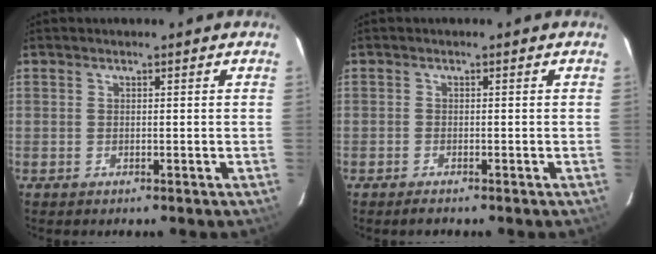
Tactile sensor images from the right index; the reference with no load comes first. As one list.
[{"total": 1.4, "force": [-1.2, 0.4, 0.5], "torque": [-0.015, -0.003, -0.024]}]